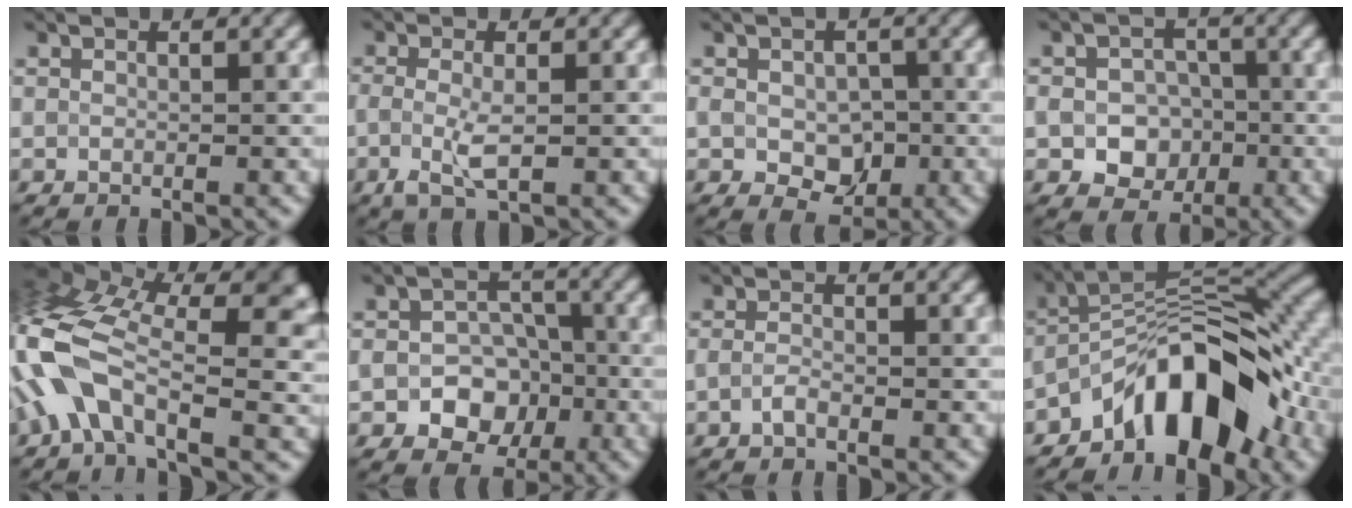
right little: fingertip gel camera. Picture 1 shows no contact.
{"total": 2.6, "force": [-0.6, 0.7, 2.4], "torque": [-0.057, -0.010, -0.009]}
{"total": 4.4, "force": [-0.9, 3.0, 3.0], "torque": [-0.059, -0.013, -0.010]}
{"total": 5.3, "force": [-1.6, 4.2, 2.7], "torque": [-0.047, -0.008, -0.027]}
{"total": 11.5, "force": [-1.4, 6.6, 9.3], "torque": [-0.183, 0.004, -0.039]}
{"total": 5.6, "force": [-2.0, 4.3, 3.1], "torque": [-0.037, -0.005, -0.032]}
{"total": 1.0, "force": [-0.7, 0.2, 0.7], "torque": [-0.017, 0.002, -0.016]}
{"total": 10.3, "force": [-5.6, 4.3, 7.4], "torque": [-0.097, 0.023, -0.109]}